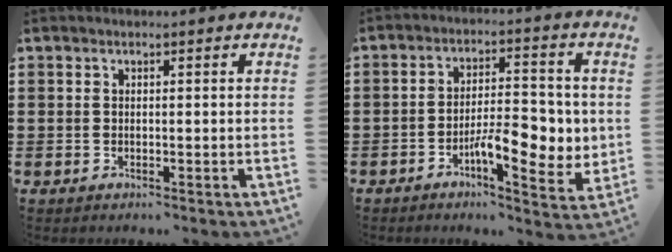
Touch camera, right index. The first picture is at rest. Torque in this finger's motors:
{"motor_torque": [2.14, 0.00, 0.63, 0.14]}